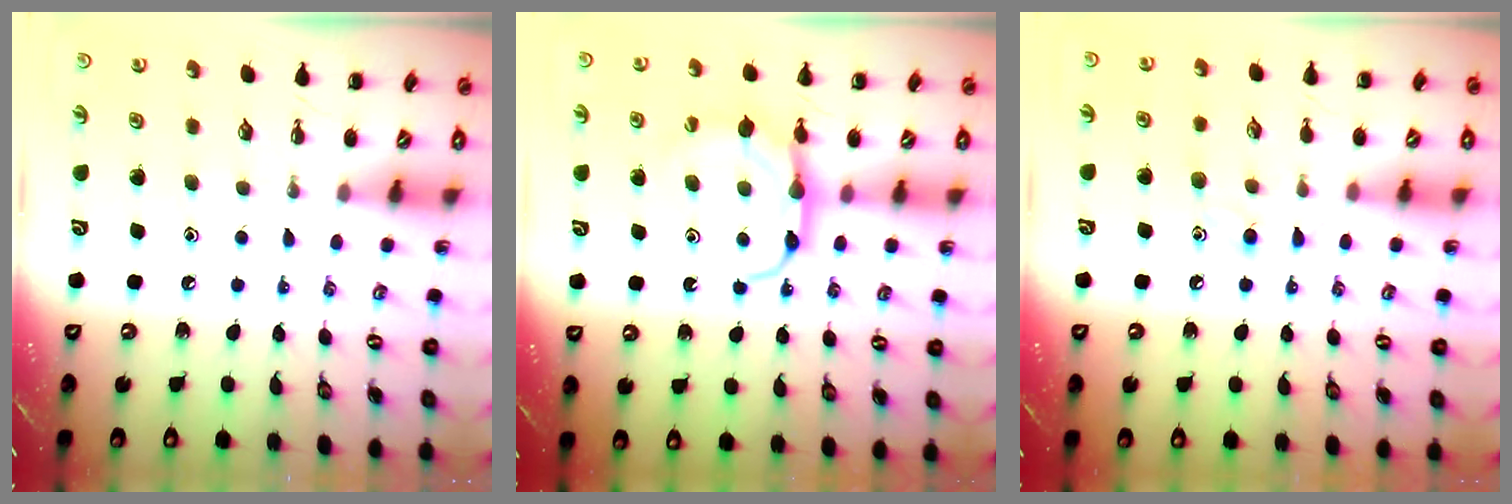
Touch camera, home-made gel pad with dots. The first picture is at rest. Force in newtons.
{"total": 7.9, "press": 7.8, "slide": 1.0}
{"total": 6.9, "press": 6.7, "slide": 1.3}